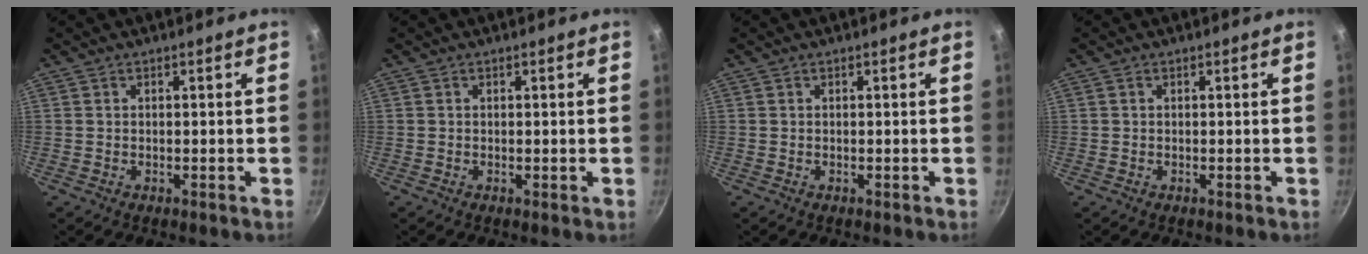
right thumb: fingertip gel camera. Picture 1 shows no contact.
{"total": 0.0}
{"total": 0.0}
{"total": 0.0}